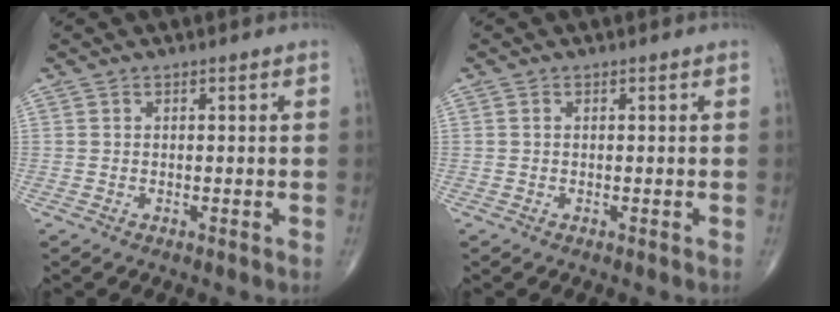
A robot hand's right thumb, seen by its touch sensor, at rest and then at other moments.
{"total": 0.0}